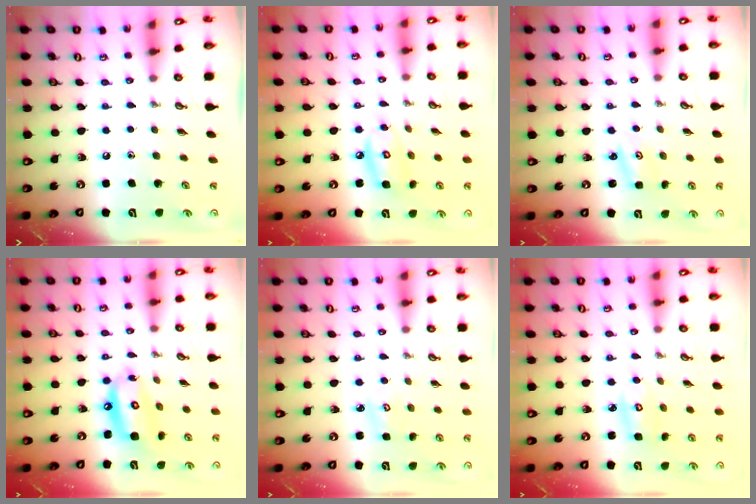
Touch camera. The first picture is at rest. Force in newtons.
{"total": 7.3, "press": 7.3, "slide": 0.5}
{"total": 1.6, "press": 1.6, "slide": 0.2}
{"total": 12.2, "press": 12.1, "slide": 1.6}
{"total": 2.5, "press": 2.5, "slide": 0.4}
{"total": 3.7, "press": 3.7, "slide": 0.5}